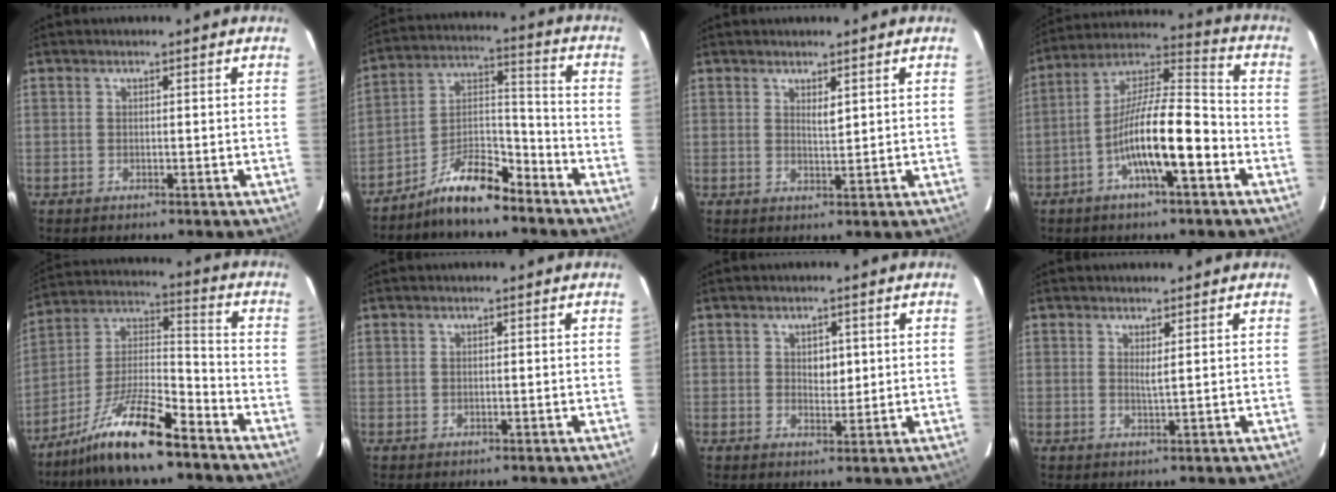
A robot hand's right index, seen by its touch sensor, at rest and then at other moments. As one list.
[{"total": 10.3, "force": [-8.3, 1.6, 6.0], "torque": [-0.118, 0.014, -0.151]}, {"total": 1.5, "force": [0.9, 0.3, 1.2], "torque": [-0.023, -0.005, 0.017]}, {"total": 14.3, "force": [-5.0, 2.4, 13.2], "torque": [-0.241, 0.014, -0.088]}, {"total": 14.6, "force": [-10.5, 2.0, 9.9], "torque": [-0.195, -0.001, -0.189]}, {"total": 0.0}, {"total": 2.7, "force": [0.7, 1.7, 2.0], "torque": [-0.024, -0.002, 0.012]}, {"total": 1.1, "force": [0.5, -0.2, 1.0], "torque": [-0.021, -0.006, 0.010]}]